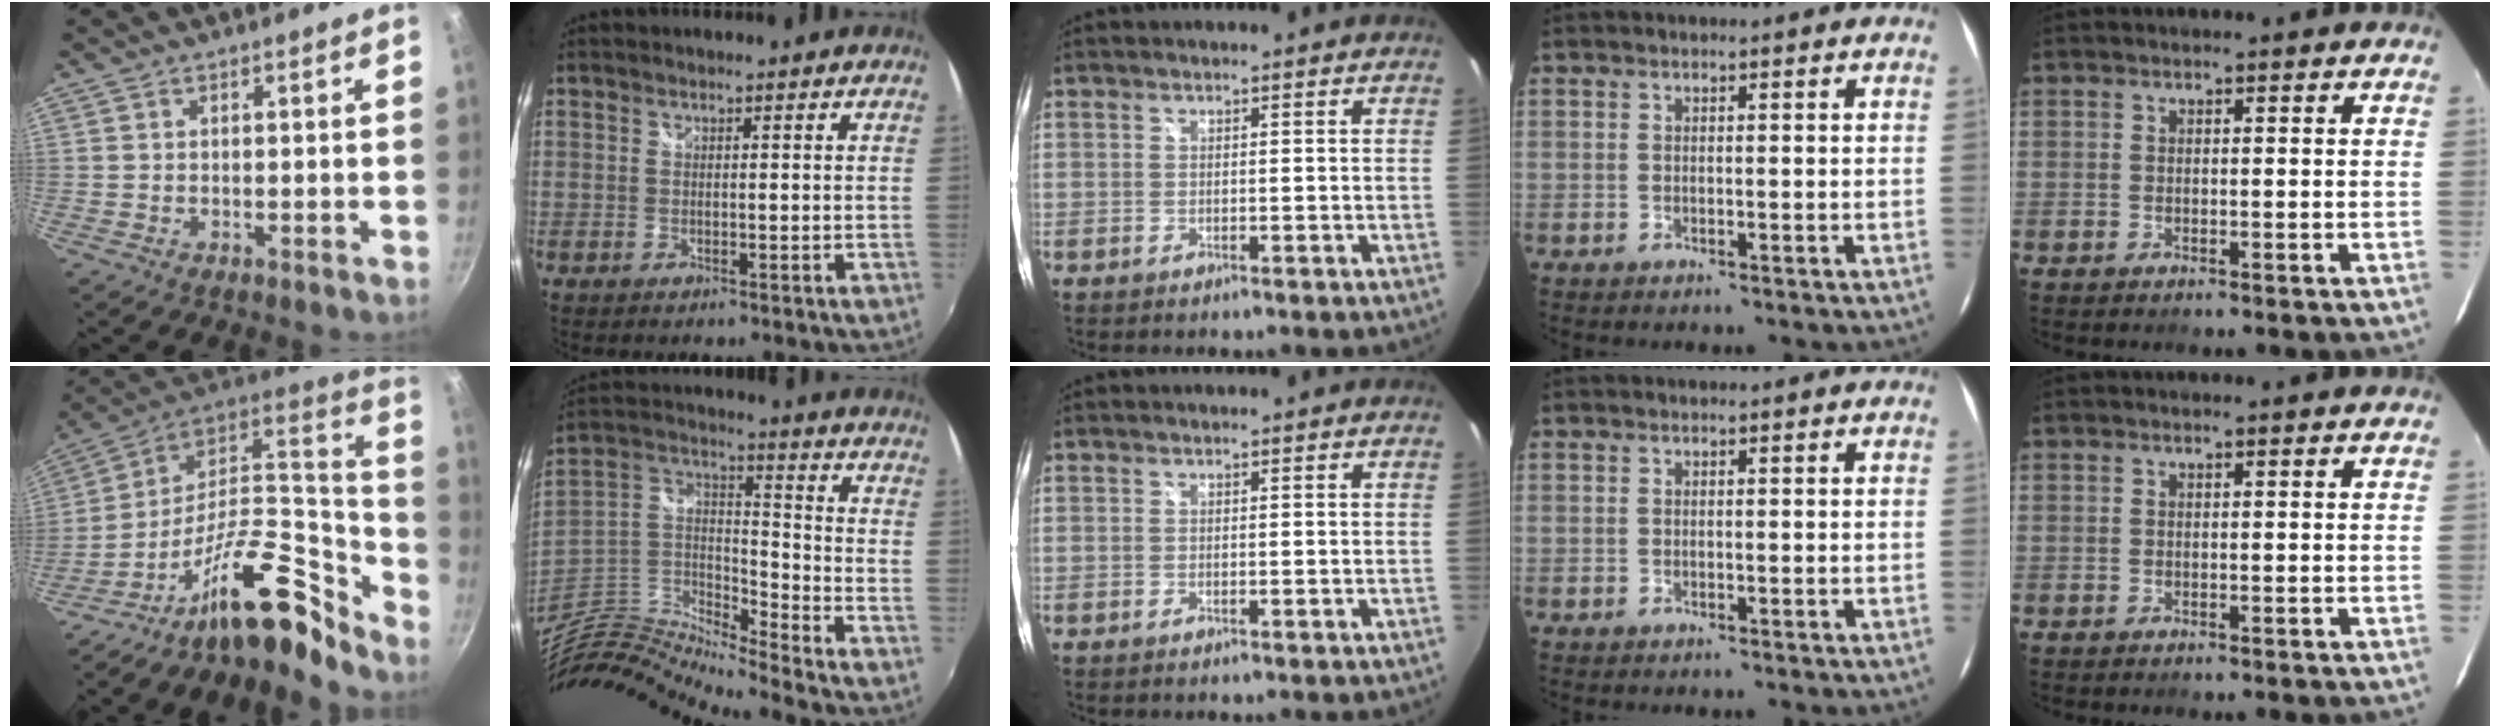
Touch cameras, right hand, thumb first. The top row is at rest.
{"thumb": {"total": 22.7, "force": [-16.3, 7.7, 13.8], "torque": [-0.143, 0.118, -0.292]}, "index": {"total": 14.4, "force": [-12.9, 0.5, 6.4], "torque": [-0.153, 0.003, -0.266]}}